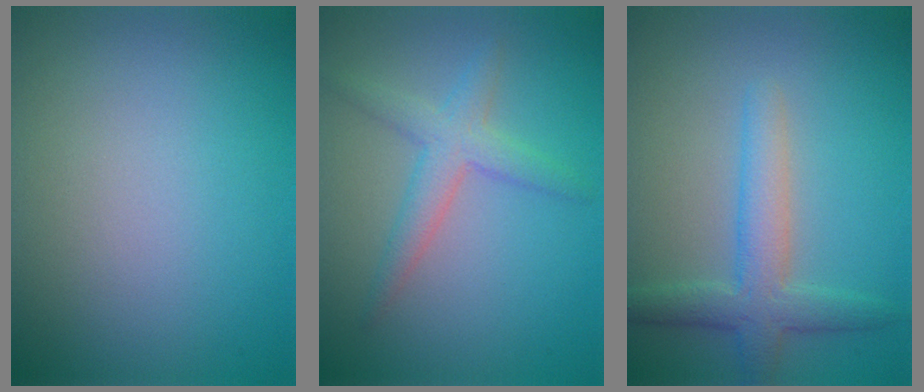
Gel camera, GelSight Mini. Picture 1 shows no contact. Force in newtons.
{"total": 2.9, "press": 2.9, "slide": 0.1}
{"total": 3.8, "press": 3.8, "slide": 0.1}